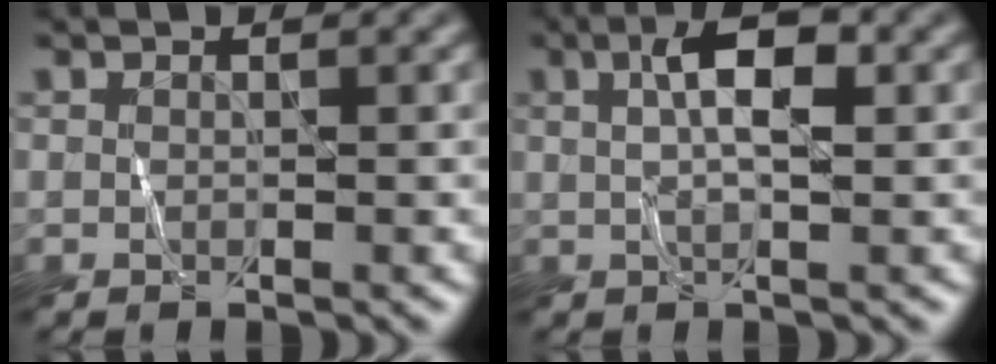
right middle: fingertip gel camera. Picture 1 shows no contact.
{"total": 3.9, "force": [1.0, 1.2, 3.5], "torque": [-0.060, 0.011, 0.012]}